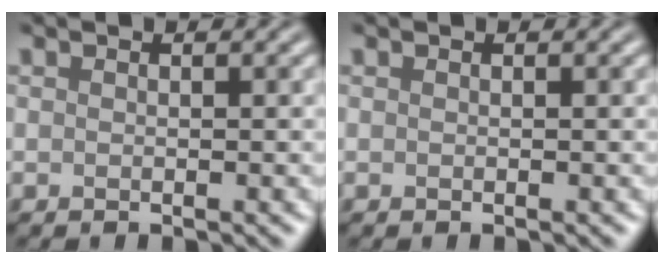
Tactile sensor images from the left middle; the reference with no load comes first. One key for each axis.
{"total": 0.0}